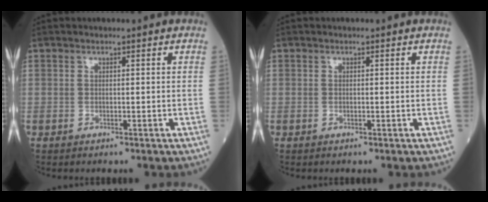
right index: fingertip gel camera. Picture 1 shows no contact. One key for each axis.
{"total": 0.0}